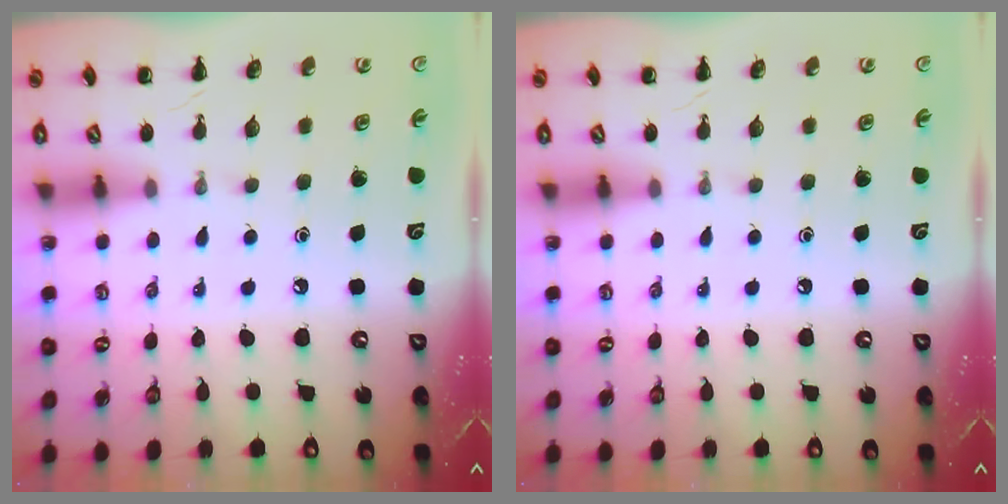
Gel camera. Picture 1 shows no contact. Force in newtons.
{"total": 0.0}